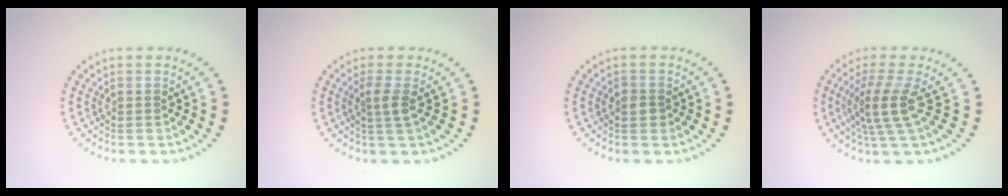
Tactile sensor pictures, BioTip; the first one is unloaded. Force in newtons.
{"total": 1.7, "press": 1.3, "slide": 1.1}
{"total": 1.3, "press": 1.3, "slide": 0.3}
{"total": 3.6, "press": 2.6, "slide": 2.5}